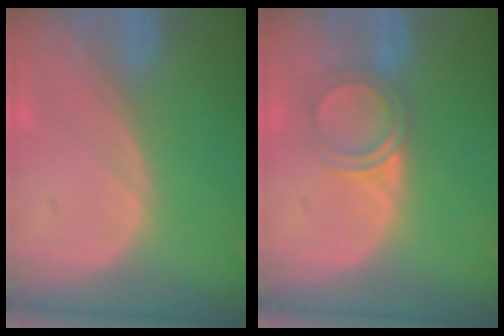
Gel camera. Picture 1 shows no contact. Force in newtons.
{"total": 3.8, "press": 3.6, "slide": 1.3}